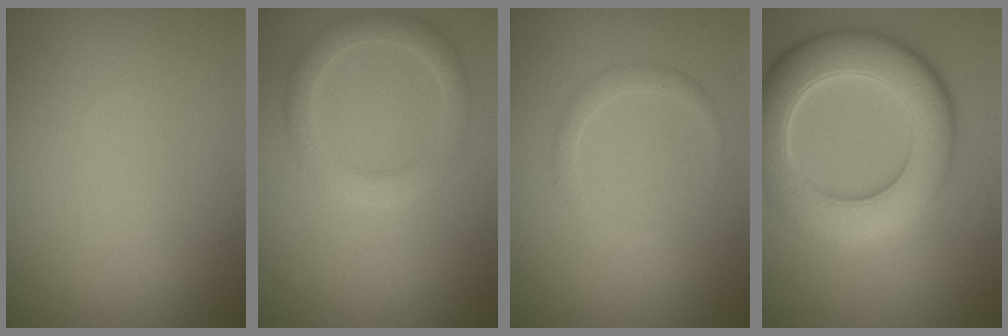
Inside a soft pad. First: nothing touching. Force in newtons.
{"total": 2.9, "press": 2.9, "slide": 0.1}
{"total": 1.3, "press": 1.3, "slide": 0.1}
{"total": 9.7, "press": 9.7, "slide": 0.3}